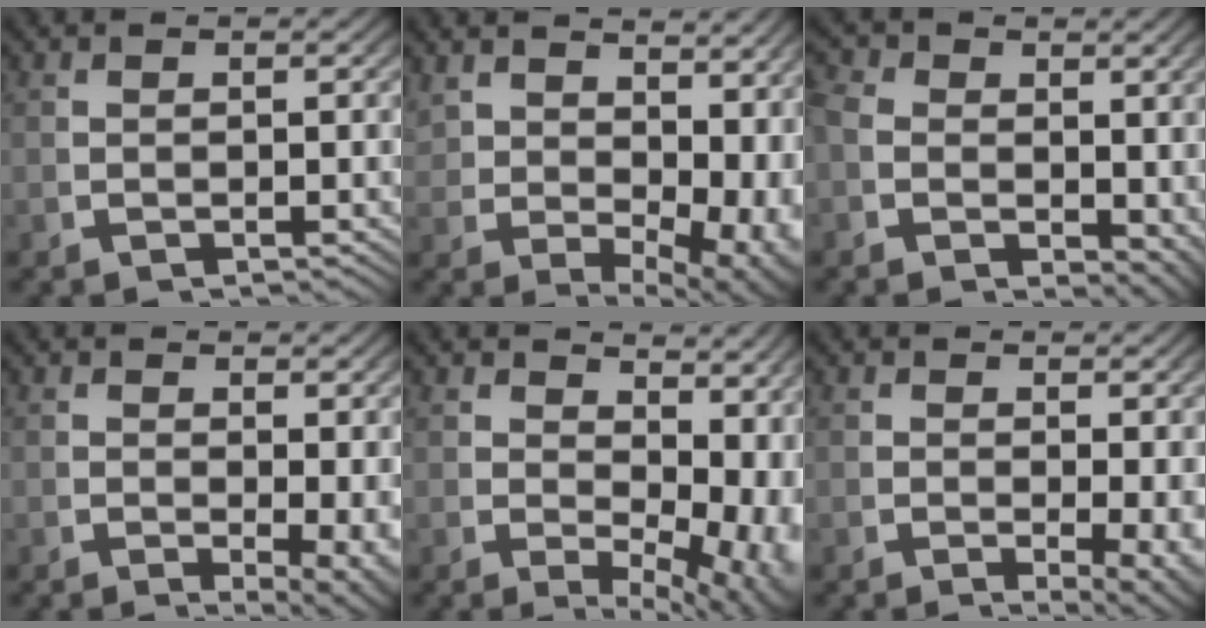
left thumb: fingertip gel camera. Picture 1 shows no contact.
{"total": 6.9, "force": [1.8, 3.8, 5.5], "torque": [-0.081, -0.029, 0.060]}
{"total": 4.7, "force": [0.6, 3.6, 2.9], "torque": [-0.049, -0.020, 0.015]}
{"total": 3.3, "force": [-0.1, 1.5, 2.9], "torque": [-0.038, -0.021, 0.008]}
{"total": 6.7, "force": [1.1, 3.8, 5.4], "torque": [-0.081, -0.034, 0.039]}
{"total": 3.4, "force": [-0.3, 1.4, 3.1], "torque": [-0.042, -0.022, 0.004]}